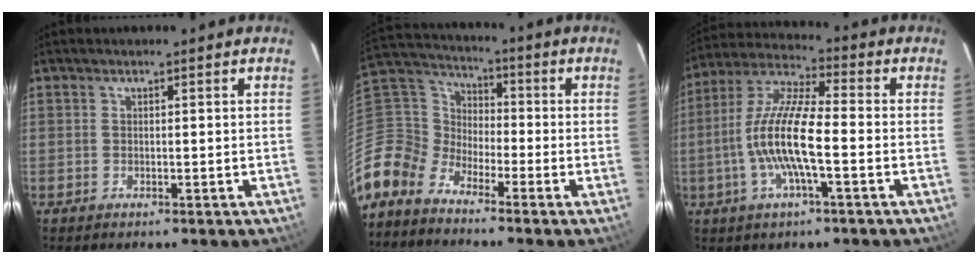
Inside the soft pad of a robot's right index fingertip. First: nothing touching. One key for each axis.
{"total": 9.7, "fx": -7.5, "fy": 5.9, "fz": 1.9, "tx": -0.067, "ty": 0.029, "tz": -0.185}
{"total": 13.3, "fx": -2.8, "fy": 2.6, "fz": 12.8, "tx": -0.260, "ty": 0.003, "tz": -0.058}